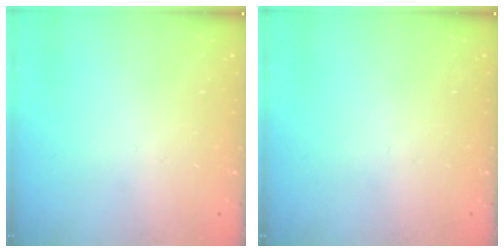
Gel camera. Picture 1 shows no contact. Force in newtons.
{"total": 0.0}